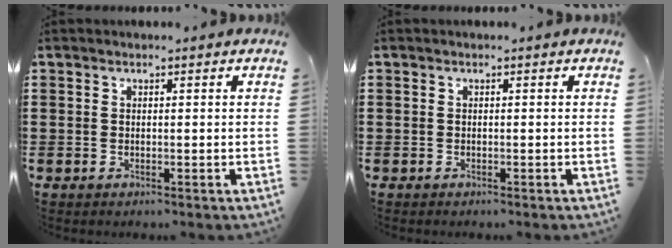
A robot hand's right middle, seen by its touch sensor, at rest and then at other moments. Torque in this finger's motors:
{"motor_torque": [-1.39, 0.75, -0.90, -0.20]}